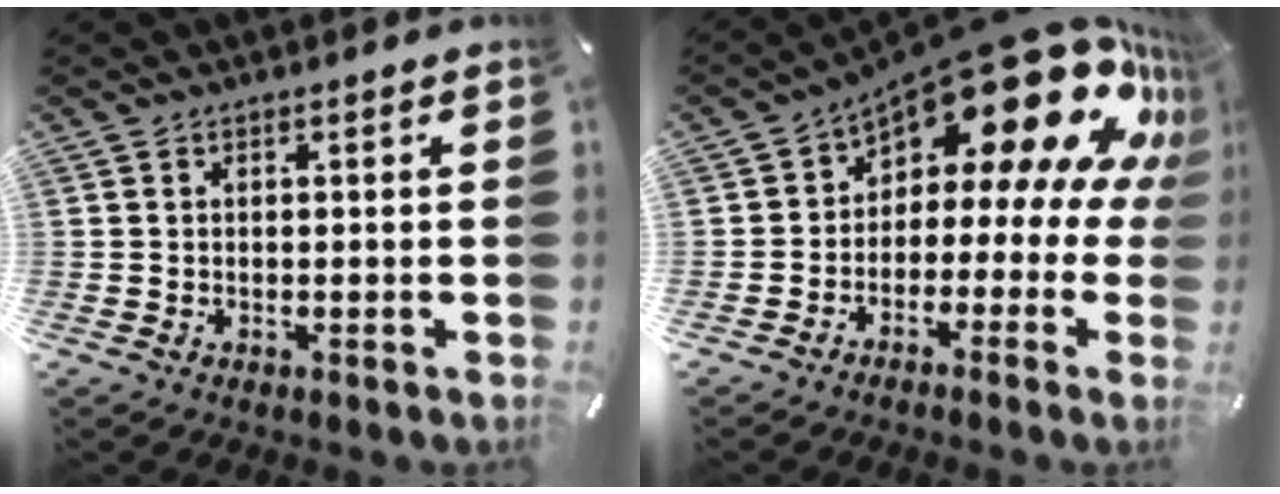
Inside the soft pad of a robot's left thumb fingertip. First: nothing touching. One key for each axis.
{"total": 22.0, "fx": 11.8, "fy": 9.2, "fz": 16.1, "tx": -0.249, "ty": -0.094, "tz": 0.198}